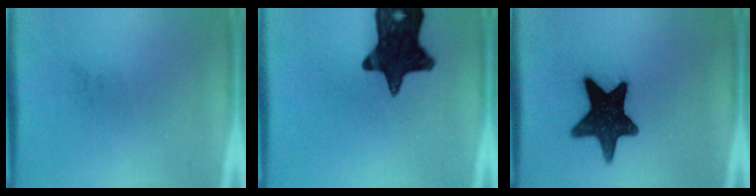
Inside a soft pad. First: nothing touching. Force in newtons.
{"total": 15.3}
{"total": 14.4}